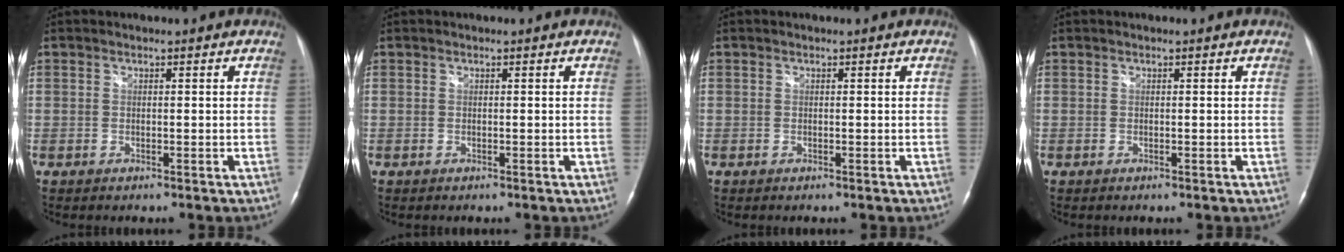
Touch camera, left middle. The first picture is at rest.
{"total": 0.0}
{"total": 0.0}
{"total": 0.0}